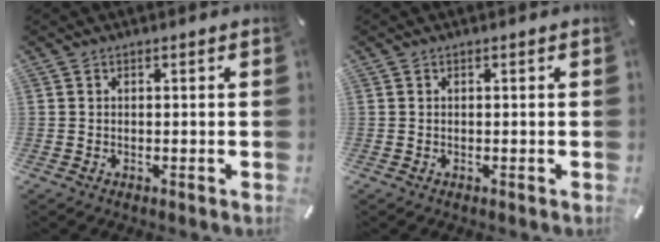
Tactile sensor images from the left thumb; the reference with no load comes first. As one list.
[{"total": 0.0}]